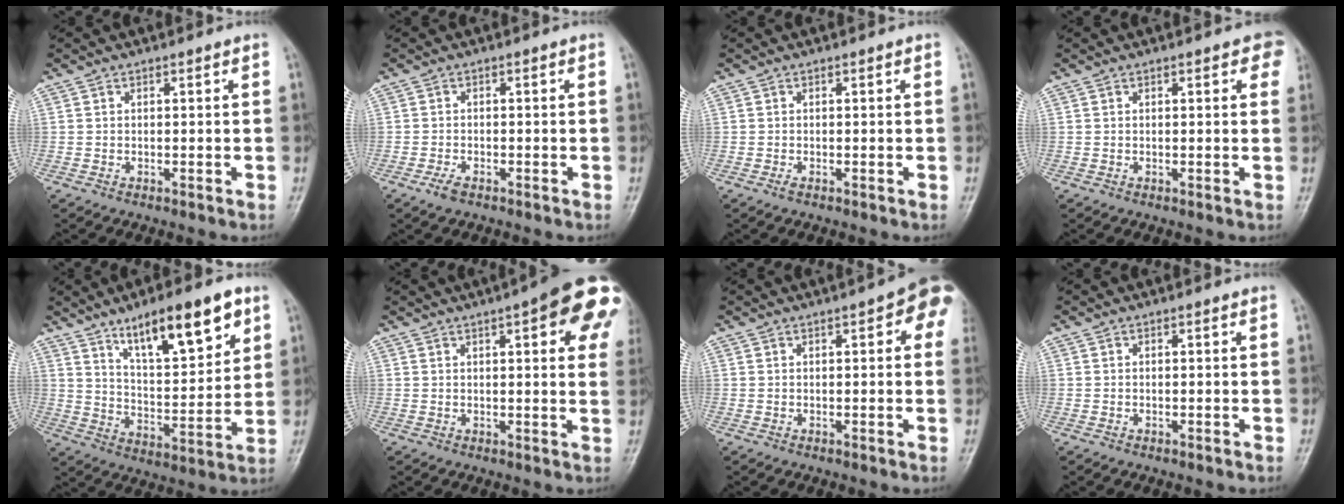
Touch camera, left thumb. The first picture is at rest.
{"total": 2.0, "force": [-1.4, 0.8, 1.1], "torque": [-0.031, 0.004, -0.028]}
{"total": 0.5, "force": [-0.4, 0.1, 0.4], "torque": [-0.009, 0.002, -0.006]}
{"total": 3.3, "force": [1.4, 1.4, 2.6], "torque": [-0.011, 0.000, 0.008]}
{"total": 16.3, "force": [9.5, 5.2, 12.1], "torque": [-0.161, -0.043, 0.162]}
{"total": 16.8, "force": [6.7, 5.0, 14.6], "torque": [-0.163, -0.005, 0.075]}
{"total": 7.8, "force": [2.9, 2.7, 6.7], "torque": [-0.064, 0.005, 0.025]}
{"total": 0.0}